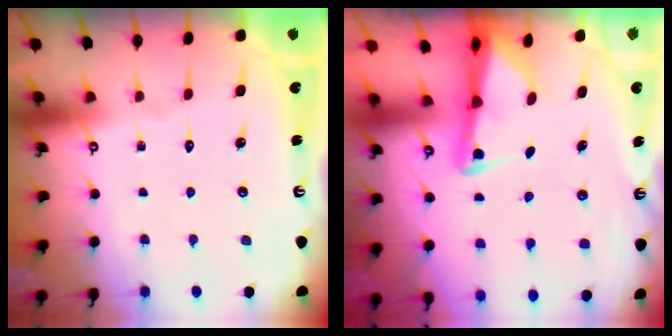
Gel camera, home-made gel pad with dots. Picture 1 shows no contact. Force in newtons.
{"total": 2.3, "press": 2.2, "slide": 0.6}